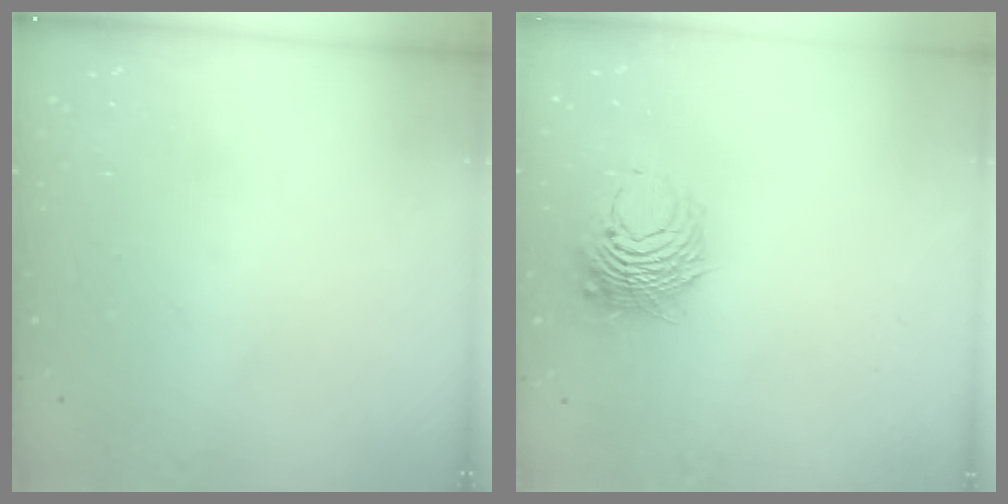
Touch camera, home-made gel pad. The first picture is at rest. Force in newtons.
{"total": 8.2, "press": 8.2, "slide": 0.4}